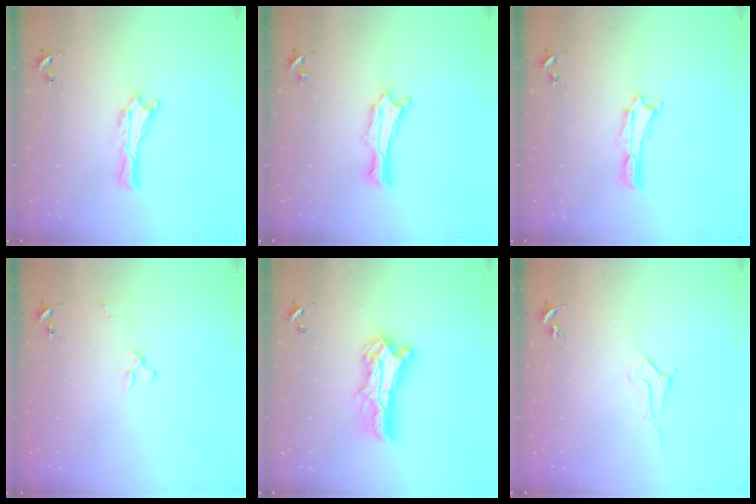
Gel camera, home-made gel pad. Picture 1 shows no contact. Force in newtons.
{"total": 0.8, "press": 0.7, "slide": 0.2}
{"total": 0.0}
{"total": 1.7, "press": 1.6, "slide": 0.2}
{"total": 8.8, "press": 8.8, "slide": 0.7}
{"total": 2.8, "press": 2.8, "slide": 0.4}